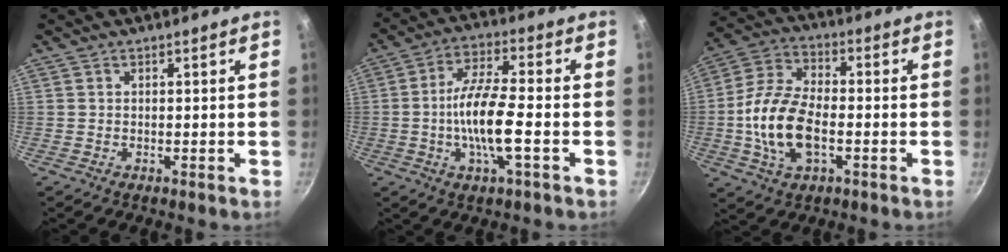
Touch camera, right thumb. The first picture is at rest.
{"total": 11.4, "force": [-2.4, 2.8, 10.7], "torque": [-0.205, 0.022, -0.053]}
{"total": 14.4, "force": [-2.6, 7.8, 11.8], "torque": [-0.225, 0.029, -0.060]}